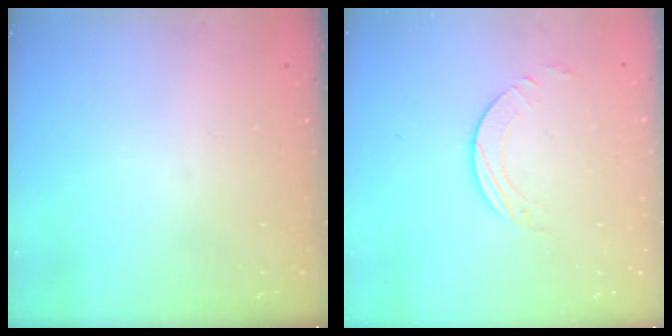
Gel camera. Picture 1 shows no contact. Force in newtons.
{"total": 2.7, "press": 2.7, "slide": 0.2}